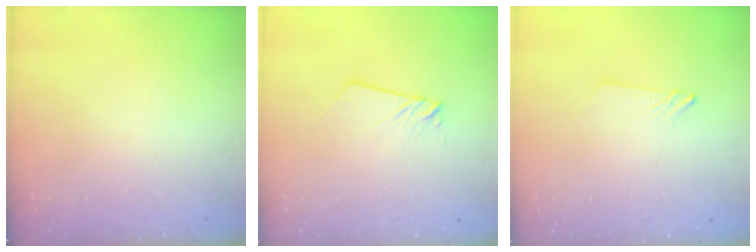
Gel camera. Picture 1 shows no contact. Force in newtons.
{"total": 1.9, "press": 1.9, "slide": 0.2}
{"total": 2.4, "press": 2.4, "slide": 0.2}